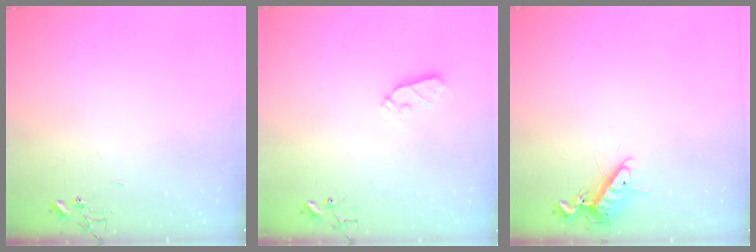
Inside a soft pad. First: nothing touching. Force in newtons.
{"total": 7.3, "press": 7.2, "slide": 0.5}
{"total": 11.0, "press": 10.9, "slide": 1.9}